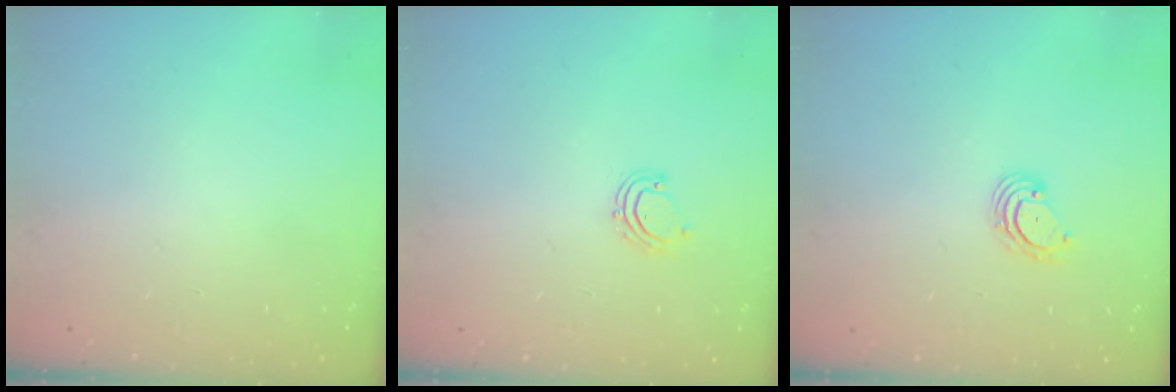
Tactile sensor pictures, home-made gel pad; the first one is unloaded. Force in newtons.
{"total": 5.6, "press": 5.4, "slide": 1.5}
{"total": 3.7, "press": 3.7, "slide": 0.4}